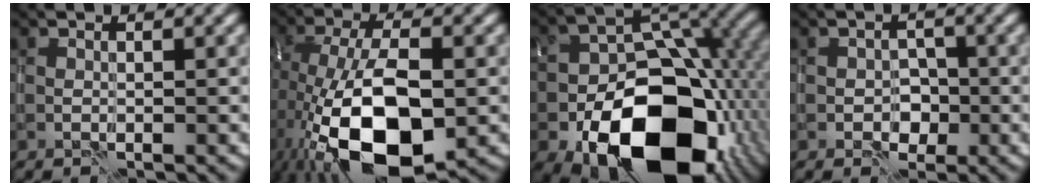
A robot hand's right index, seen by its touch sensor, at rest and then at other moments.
{"total": 14.9, "force": [-4.3, 7.4, 12.2], "torque": [-0.223, -0.017, -0.064]}
{"total": 17.1, "force": [-6.8, 11.1, 11.1], "torque": [-0.144, -0.039, -0.098]}
{"total": 2.1, "force": [-0.7, 1.7, 1.0], "torque": [-0.012, -0.003, -0.010]}